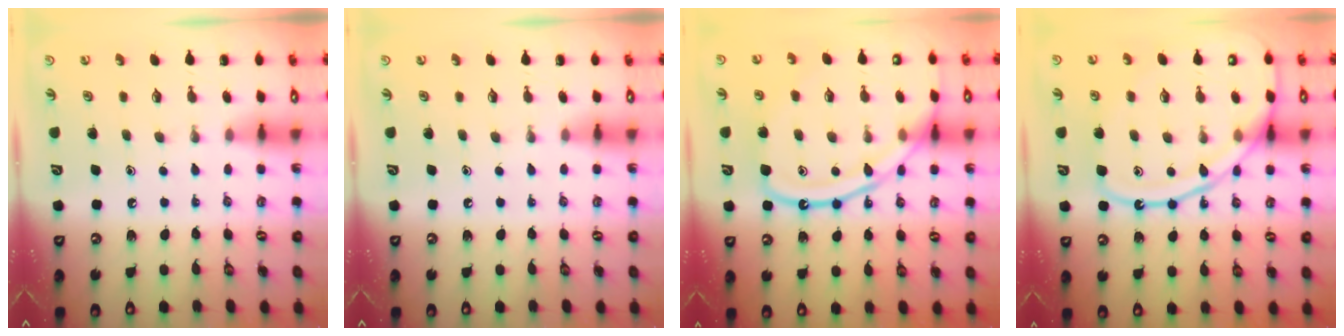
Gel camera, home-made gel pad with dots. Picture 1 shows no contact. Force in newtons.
{"total": 0.0}
{"total": 15.7, "press": 15.6, "slide": 1.4}
{"total": 14.5, "press": 14.4, "slide": 1.2}